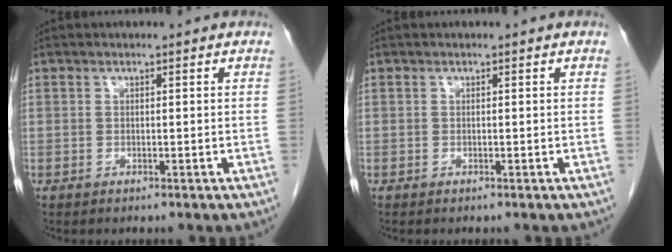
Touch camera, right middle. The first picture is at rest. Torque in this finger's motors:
{"motor_torque": [0.25, -0.16, 0.04, 0.01]}